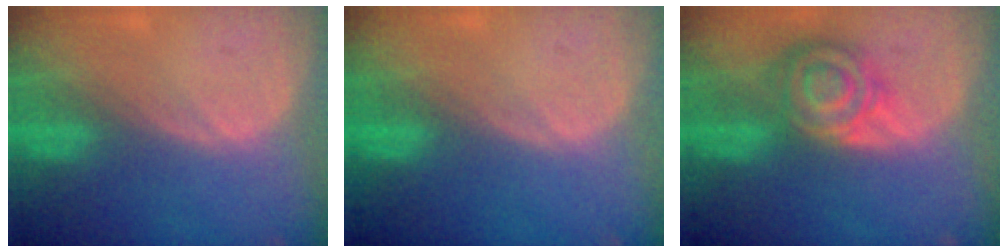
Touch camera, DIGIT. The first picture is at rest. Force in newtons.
{"total": 0.0}
{"total": 8.4, "press": 7.2, "slide": 4.2}